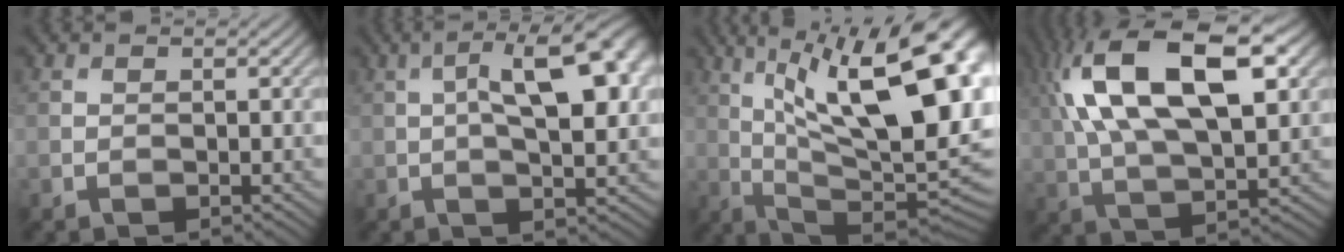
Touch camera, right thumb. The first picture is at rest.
{"total": 12.2, "force": [2.1, 4.8, 11.0], "torque": [-0.149, 0.021, 0.016]}
{"total": 19.2, "force": [4.6, 7.7, 17.0], "torque": [-0.237, 0.026, 0.073]}
{"total": 18.1, "force": [6.1, 8.4, 14.8], "torque": [-0.293, 0.037, 0.094]}